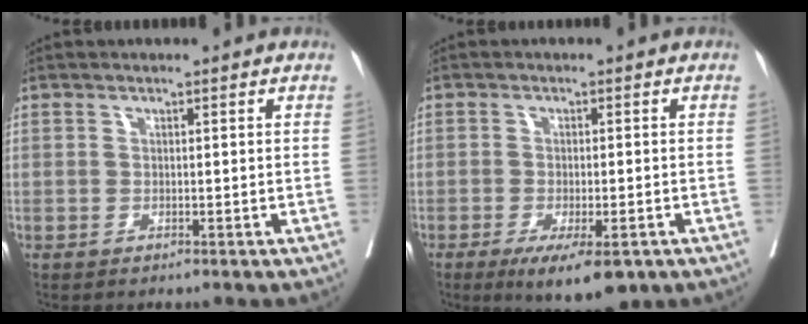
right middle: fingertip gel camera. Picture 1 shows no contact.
{"total": 8.4, "force": [-5.1, 2.2, 6.3], "torque": [-0.090, -0.016, -0.076]}